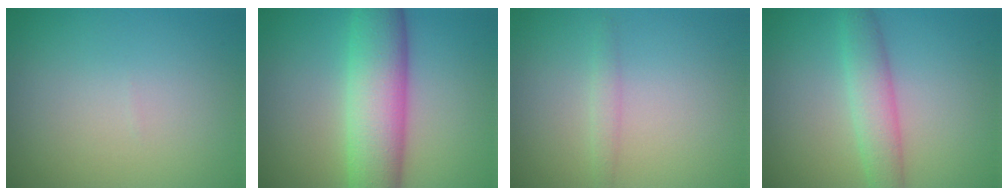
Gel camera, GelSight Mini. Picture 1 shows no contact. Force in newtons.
{"total": 8.3, "press": 8.3, "slide": 0.3}
{"total": 1.0, "press": 1.0, "slide": 0.1}
{"total": 3.4, "press": 3.4, "slide": 0.0}